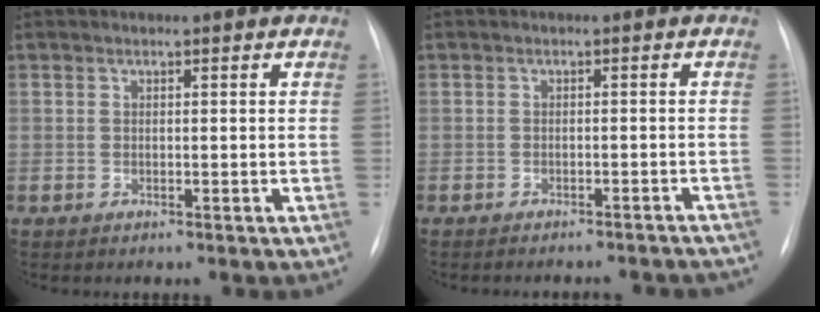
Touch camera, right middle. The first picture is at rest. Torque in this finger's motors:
{"motor_torque": [0.84, -0.85, 0.05, 0.05]}